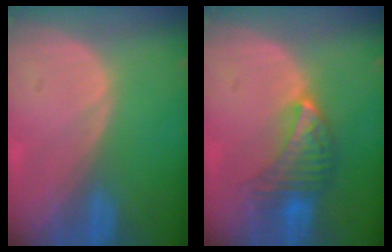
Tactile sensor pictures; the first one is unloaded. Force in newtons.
{"total": 6.8, "press": 6.3, "slide": 2.6}